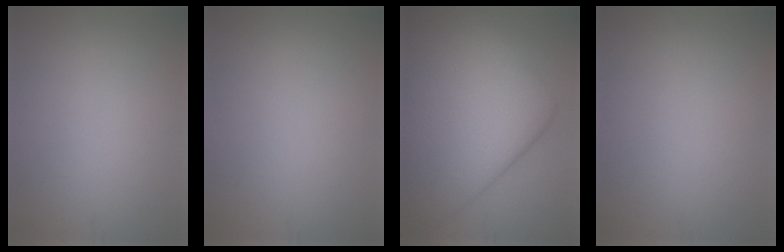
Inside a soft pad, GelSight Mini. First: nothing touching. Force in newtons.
{"total": 0.0}
{"total": 16.5, "press": 16.5, "slide": 0.2}
{"total": 0.0}